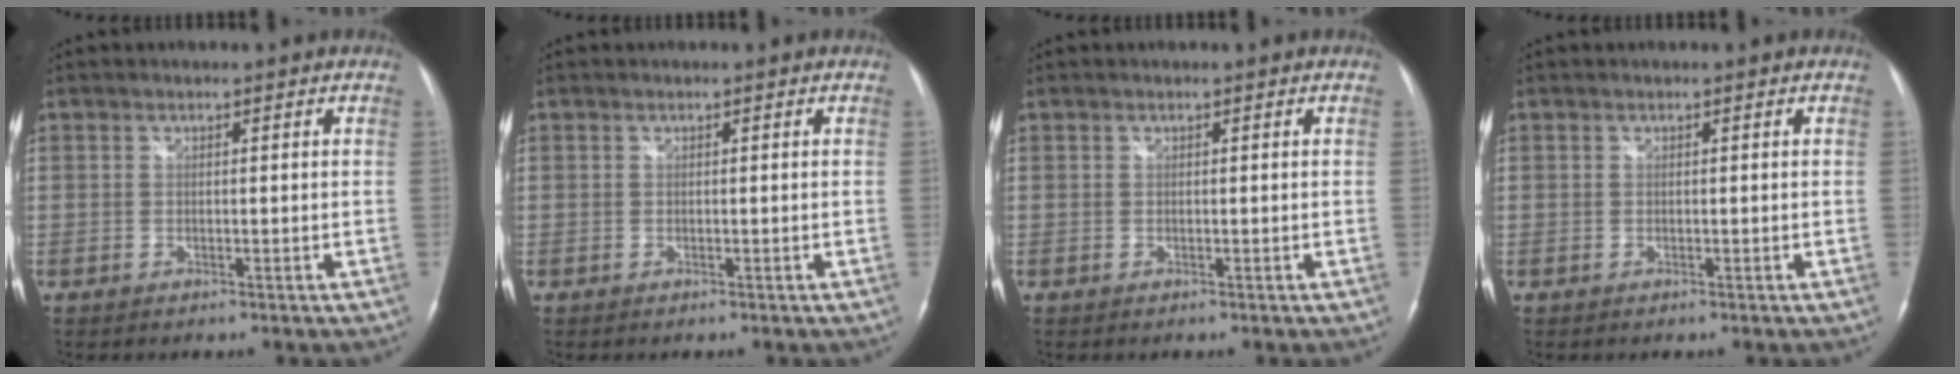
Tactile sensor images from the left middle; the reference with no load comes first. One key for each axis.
{"total": 0.0}
{"total": 0.0}
{"total": 0.0}